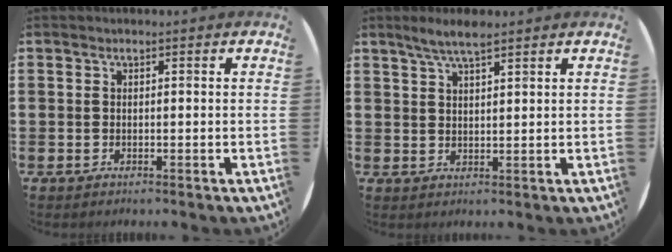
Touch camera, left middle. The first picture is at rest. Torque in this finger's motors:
{"motor_torque": [0.79, -0.73, 0.07, 0.09]}